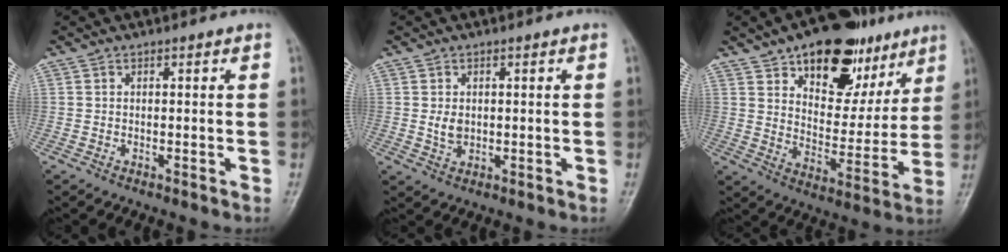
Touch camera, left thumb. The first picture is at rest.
{"total": 2.8, "force": [0.3, 2.1, 1.8], "torque": [-0.024, -0.005, 0.011]}
{"total": 20.3, "force": [11.4, 11.3, 12.5], "torque": [-0.123, -0.043, 0.176]}